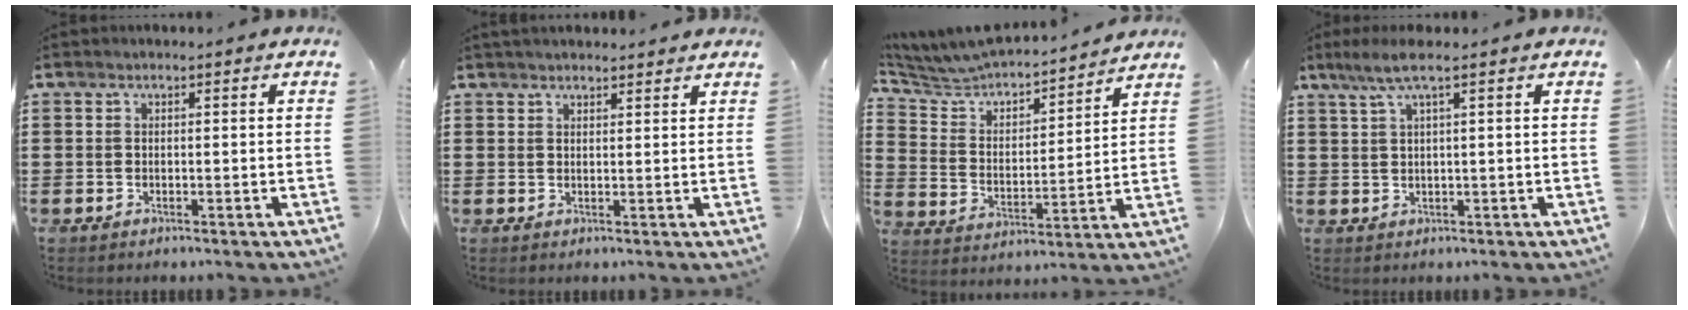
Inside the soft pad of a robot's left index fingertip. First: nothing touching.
{"total": 1.7, "force": [1.7, 0.2, 0.3], "torque": [-0.009, 0.003, 0.033]}
{"total": 5.2, "force": [5.1, 1.0, 0.4], "torque": [-0.042, -0.045, 0.079]}
{"total": 3.8, "force": [1.9, 0.2, 3.3], "torque": [-0.075, 0.000, 0.030]}